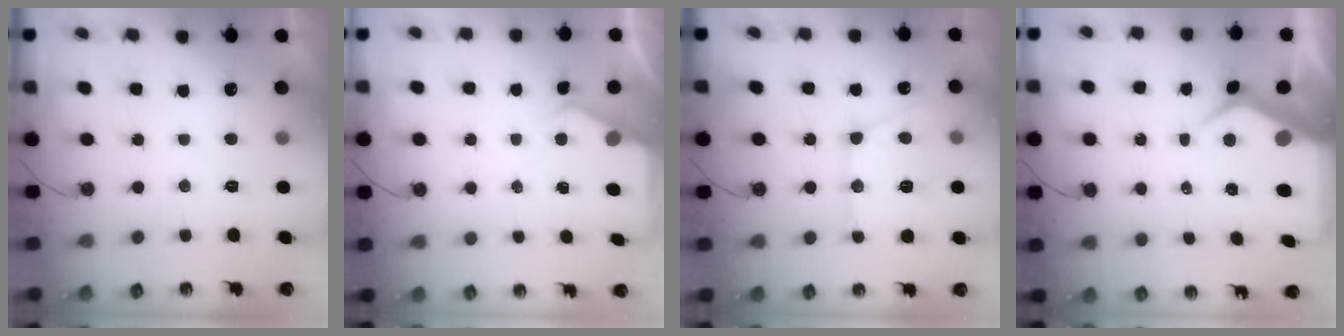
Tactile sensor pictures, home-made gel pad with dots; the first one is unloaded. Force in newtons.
{"total": 2.7, "press": 2.7, "slide": 0.5}
{"total": 12.0, "press": 11.9, "slide": 1.1}
{"total": 10.0, "press": 9.9, "slide": 1.0}